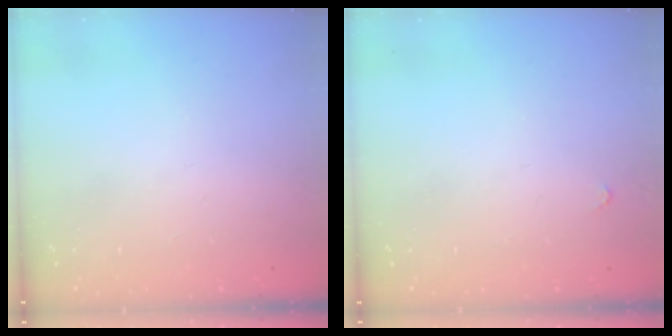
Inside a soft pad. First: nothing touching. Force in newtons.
{"total": 2.8, "press": 2.8, "slide": 0.4}